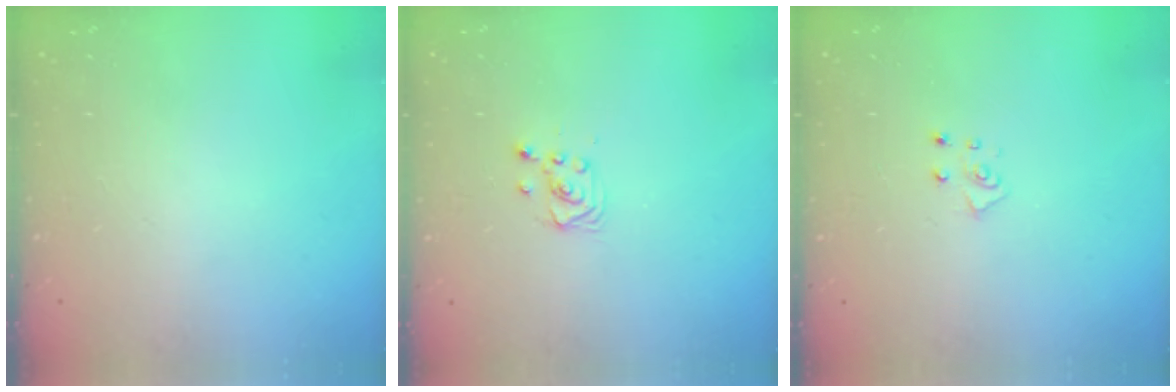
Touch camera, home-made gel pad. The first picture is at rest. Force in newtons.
{"total": 2.9, "press": 2.9, "slide": 0.4}
{"total": 4.9, "press": 4.8, "slide": 0.4}